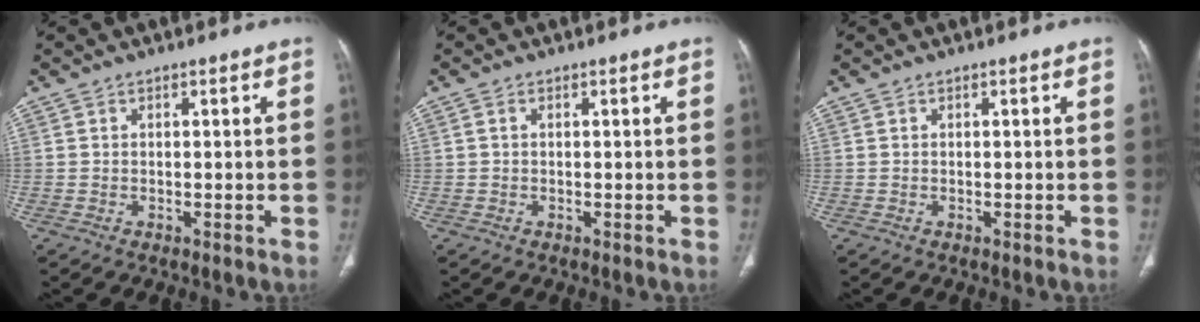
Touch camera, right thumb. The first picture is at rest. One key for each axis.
{"total": 0.6, "fx": 0.1, "fy": 0.4, "fz": 0.4, "tx": -0.011, "ty": 0.002, "tz": 0.000}
{"total": 0.0}